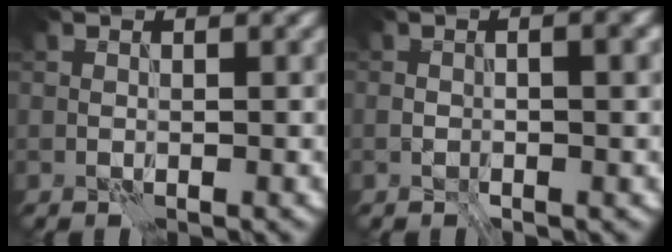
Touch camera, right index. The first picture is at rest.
{"total": 2.7, "force": [-0.3, 0.8, 2.6], "torque": [-0.045, -0.001, -0.007]}